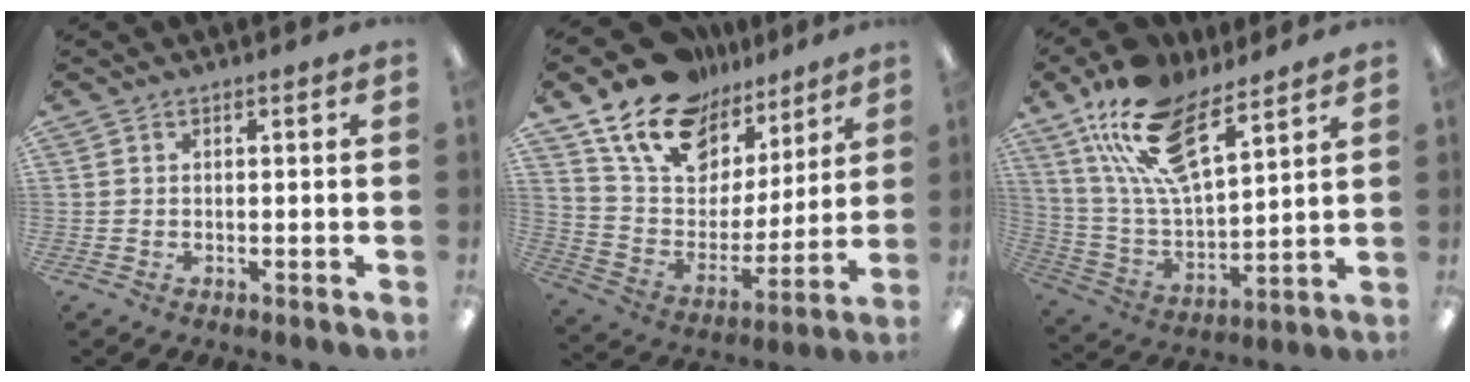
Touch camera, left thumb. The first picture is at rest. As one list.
[{"total": 17.3, "force": [12.5, 10.1, 6.3], "torque": [-0.133, -0.081, 0.228]}, {"total": 20.3, "force": [13.3, 8.1, 13.0], "torque": [-0.273, -0.060, 0.235]}]